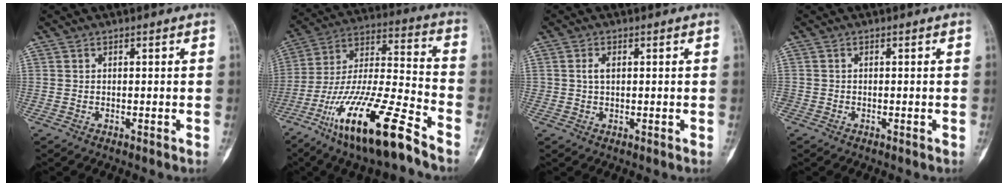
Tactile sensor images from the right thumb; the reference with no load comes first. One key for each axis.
{"total": 21.8, "fx": -13.6, "fy": 4.0, "fz": 16.5, "tx": -0.343, "ty": 0.055, "tz": -0.246}
{"total": 2.0, "fx": 0.4, "fy": 1.3, "fz": 1.5, "tx": -0.028, "ty": 0.003, "tz": 0.009}
{"total": 0.7, "fx": -0.3, "fy": 0.6, "fz": 0.0, "tx": -0.001, "ty": 0.004, "tz": -0.009}